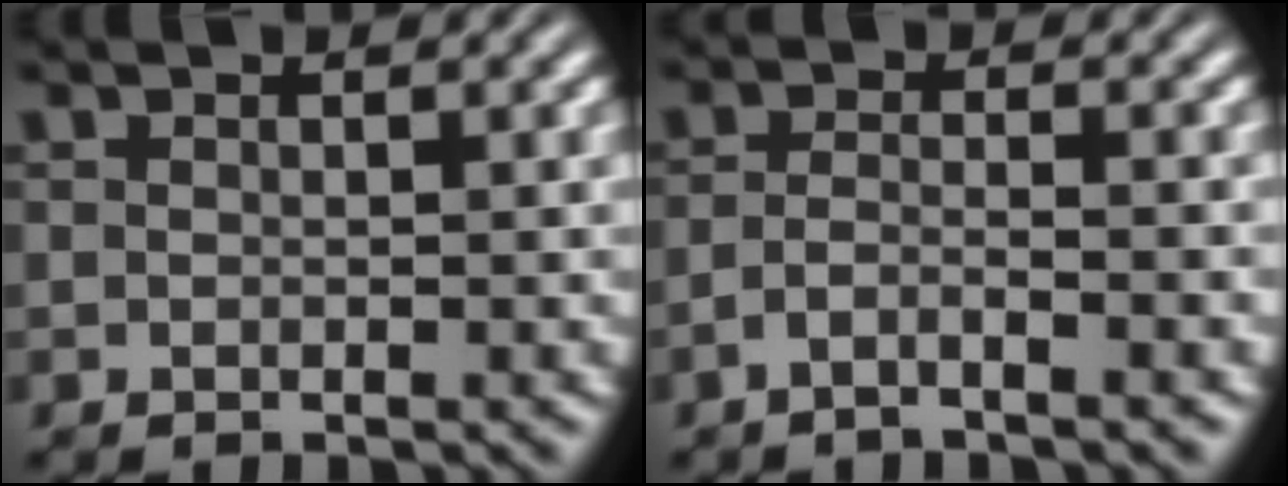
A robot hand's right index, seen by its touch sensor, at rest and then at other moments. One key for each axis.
{"total": 2.4, "fx": -2.0, "fy": -0.5, "fz": 1.3, "tx": -0.023, "ty": -0.010, "tz": -0.030}